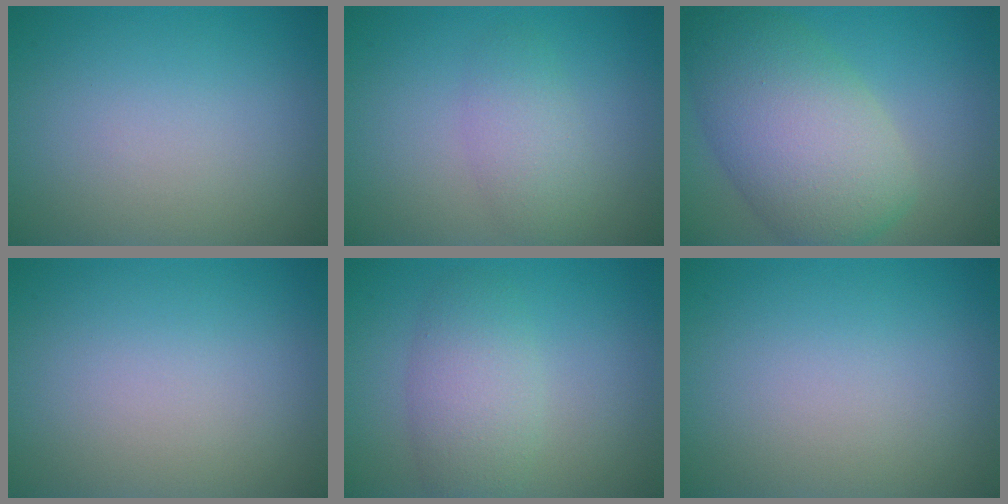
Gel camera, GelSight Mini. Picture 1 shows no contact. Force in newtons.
{"total": 2.6, "press": 2.6, "slide": 0.2}
{"total": 9.2, "press": 9.2, "slide": 0.2}
{"total": 0.0}
{"total": 3.8, "press": 3.8, "slide": 0.1}
{"total": 0.0}